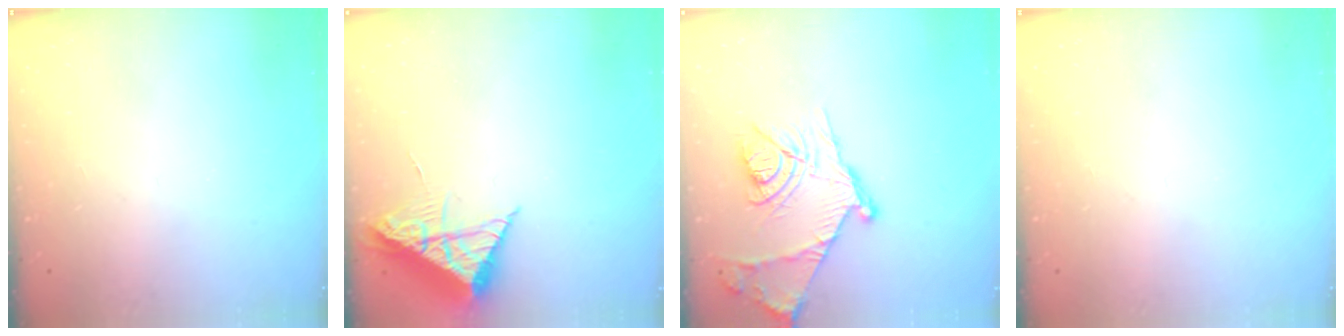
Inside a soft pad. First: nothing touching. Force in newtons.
{"total": 9.4, "press": 9.4, "slide": 0.5}
{"total": 17.6, "press": 17.6, "slide": 1.2}
{"total": 0.0}